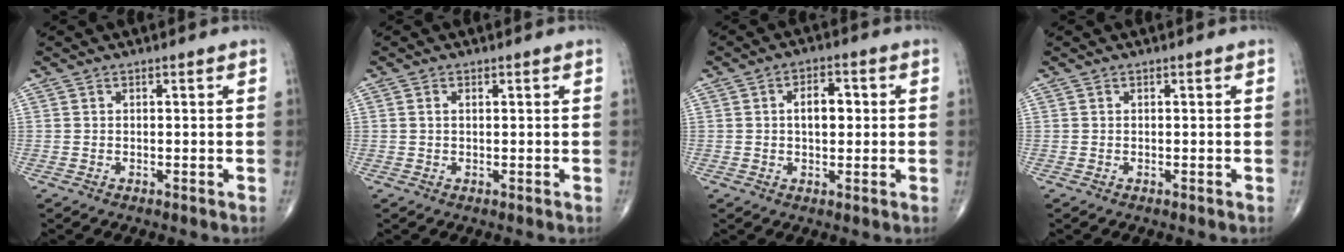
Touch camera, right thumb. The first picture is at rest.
{"total": 0.9, "force": [0.3, 0.5, 0.7], "torque": [-0.020, 0.005, 0.006]}
{"total": 5.6, "force": [0.6, 3.2, 4.5], "torque": [-0.060, 0.009, 0.006]}
{"total": 0.0}